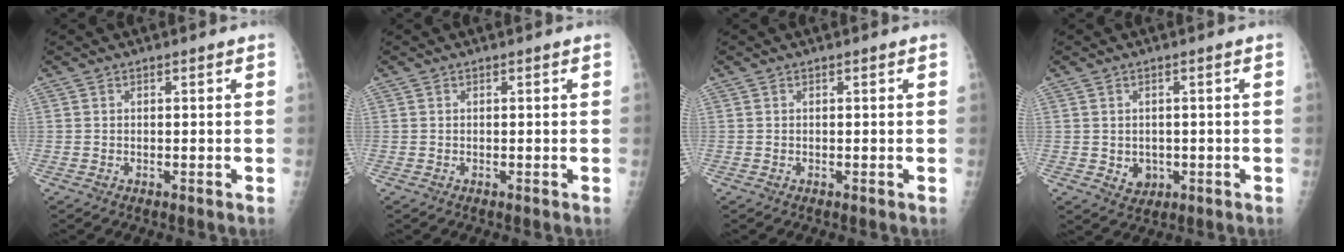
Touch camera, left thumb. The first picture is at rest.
{"total": 0.0}
{"total": 0.0}
{"total": 3.3, "force": [-0.5, 2.8, 1.6], "torque": [-0.009, 0.000, 0.004]}